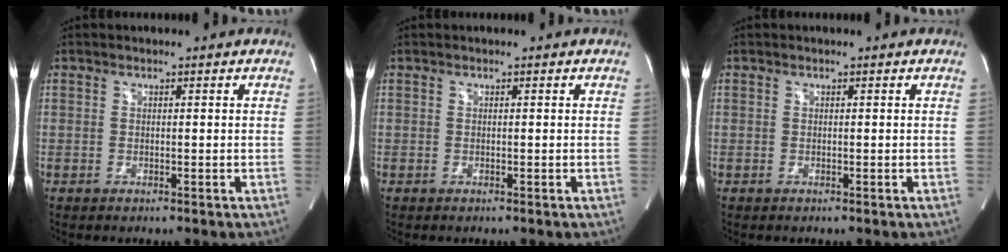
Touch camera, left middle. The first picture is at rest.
{"total": 0.0}
{"total": 0.0}